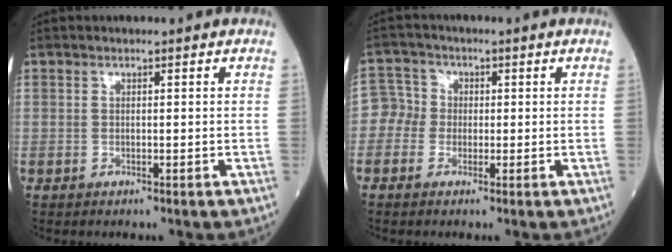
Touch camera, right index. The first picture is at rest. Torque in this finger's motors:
{"motor_torque": [0.28, 0.34, 0.02, 0.08]}